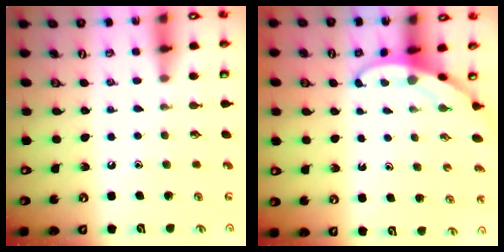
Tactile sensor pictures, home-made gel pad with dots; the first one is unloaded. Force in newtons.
{"total": 3.3, "press": 3.3, "slide": 0.1}